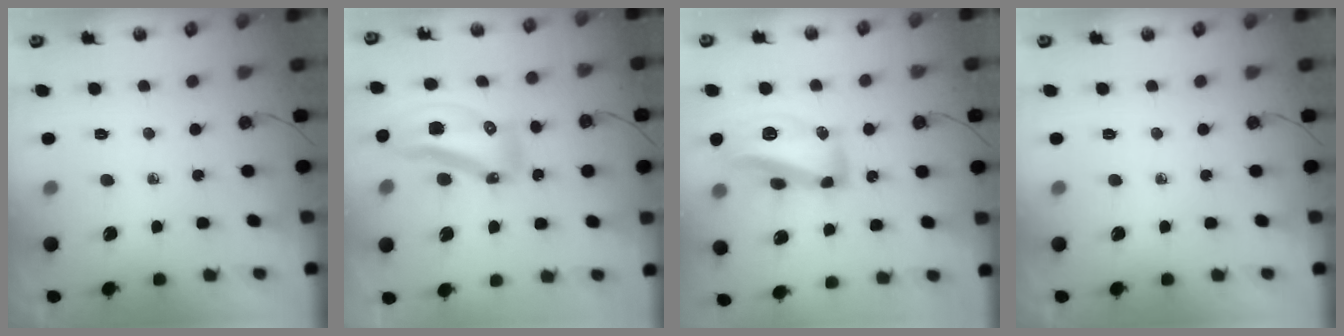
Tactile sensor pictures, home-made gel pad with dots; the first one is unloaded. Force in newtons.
{"total": 14.7, "press": 14.6, "slide": 1.7}
{"total": 15.4, "press": 15.4, "slide": 1.0}
{"total": 0.0}